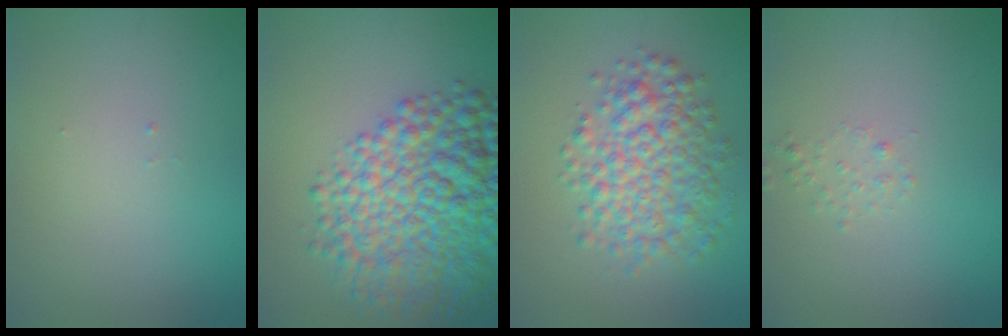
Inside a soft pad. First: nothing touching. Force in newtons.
{"total": 10.7, "press": 10.7, "slide": 0.3}
{"total": 5.4, "press": 5.4, "slide": 0.1}
{"total": 0.8, "press": 0.8, "slide": 0.1}